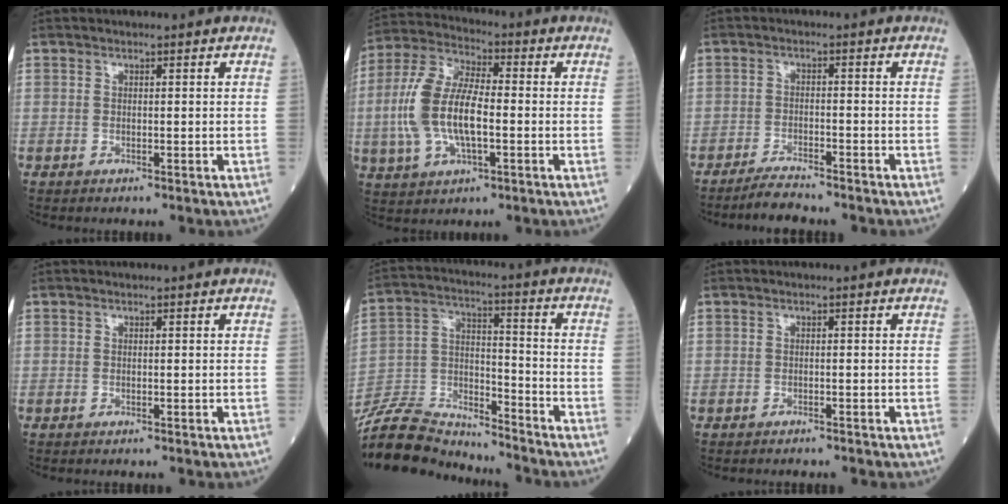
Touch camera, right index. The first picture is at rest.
{"total": 13.2, "force": [-1.4, 5.2, 12.0], "torque": [-0.267, 0.012, -0.026]}
{"total": 4.3, "force": [-4.0, 0.2, 1.4], "torque": [-0.028, -0.014, -0.070]}
{"total": 0.0}
{"total": 15.2, "force": [-14.8, 2.7, 2.3], "torque": [-0.050, 0.029, -0.266]}
{"total": 1.6, "force": [-1.4, 0.5, 0.5], "torque": [-0.014, -0.002, -0.016]}